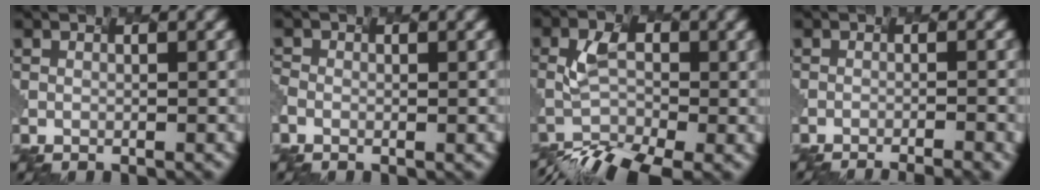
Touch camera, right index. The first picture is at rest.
{"total": 1.9, "force": [-1.0, 1.2, 1.0], "torque": [-0.014, 0.001, -0.009]}
{"total": 5.6, "force": [-4.5, 1.7, 2.8], "torque": [-0.066, -0.005, -0.080]}
{"total": 4.5, "force": [-2.7, 1.3, 3.4], "torque": [-0.011, 0.007, -0.020]}